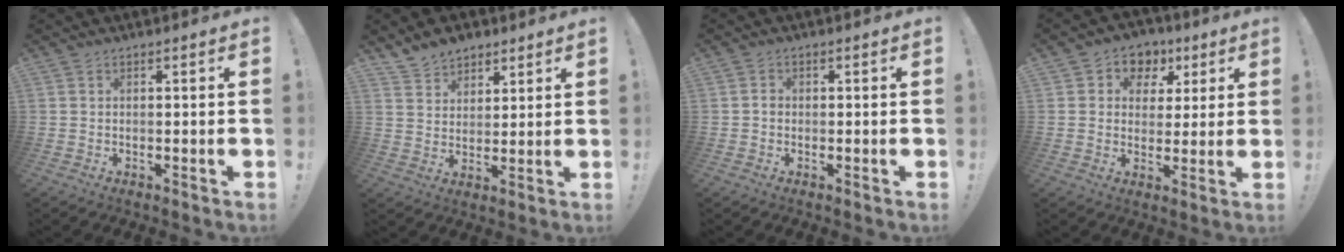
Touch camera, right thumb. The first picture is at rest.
{"total": 7.7, "force": [6.0, 4.6, 1.3], "torque": [-0.025, -0.038, 0.118]}
{"total": 1.1, "force": [-0.8, 0.7, 0.4], "torque": [-0.009, 0.006, -0.014]}
{"total": 7.3, "force": [2.3, 6.6, 2.1], "torque": [-0.027, -0.009, 0.049]}